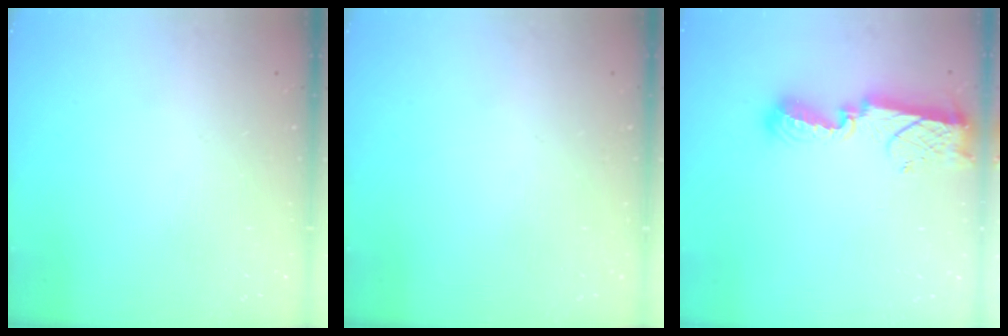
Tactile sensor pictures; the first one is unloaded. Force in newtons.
{"total": 0.0}
{"total": 9.4, "press": 9.4, "slide": 0.8}